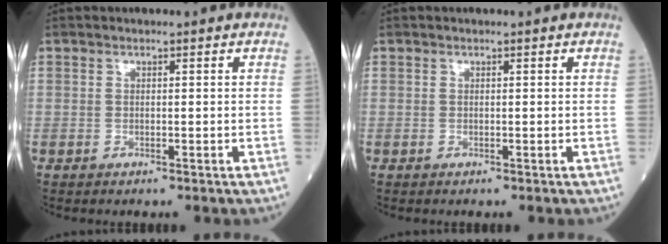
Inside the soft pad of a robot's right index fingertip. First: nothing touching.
{"total": 0.0}